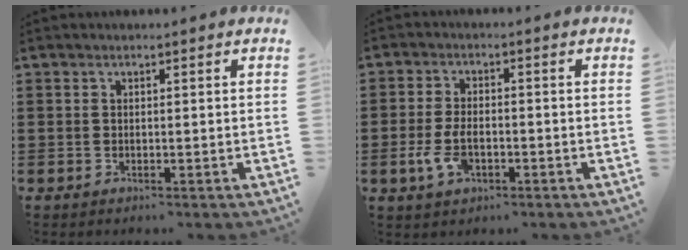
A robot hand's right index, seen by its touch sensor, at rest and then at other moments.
{"total": 4.9, "force": [-1.6, 2.5, 3.8], "torque": [-0.087, -0.004, -0.031]}